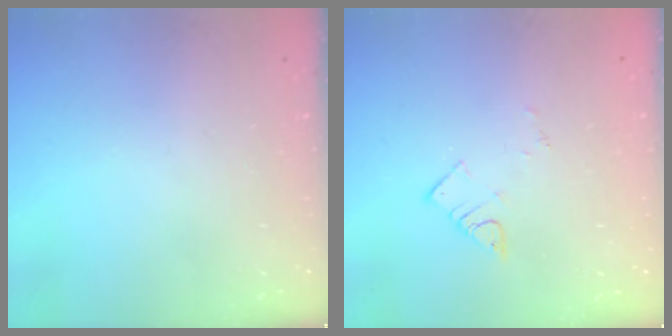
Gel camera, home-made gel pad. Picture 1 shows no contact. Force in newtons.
{"total": 4.1, "press": 4.1, "slide": 0.2}